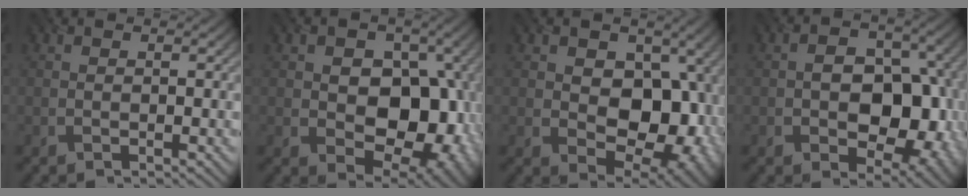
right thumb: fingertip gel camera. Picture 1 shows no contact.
{"total": 14.8, "force": [-0.2, 10.7, 10.3], "torque": [-0.111, -0.007, 0.003]}
{"total": 14.4, "force": [0.1, 10.2, 10.2], "torque": [-0.134, -0.010, 0.013]}
{"total": 11.1, "force": [-1.8, 7.3, 8.1], "torque": [-0.106, -0.004, -0.021]}